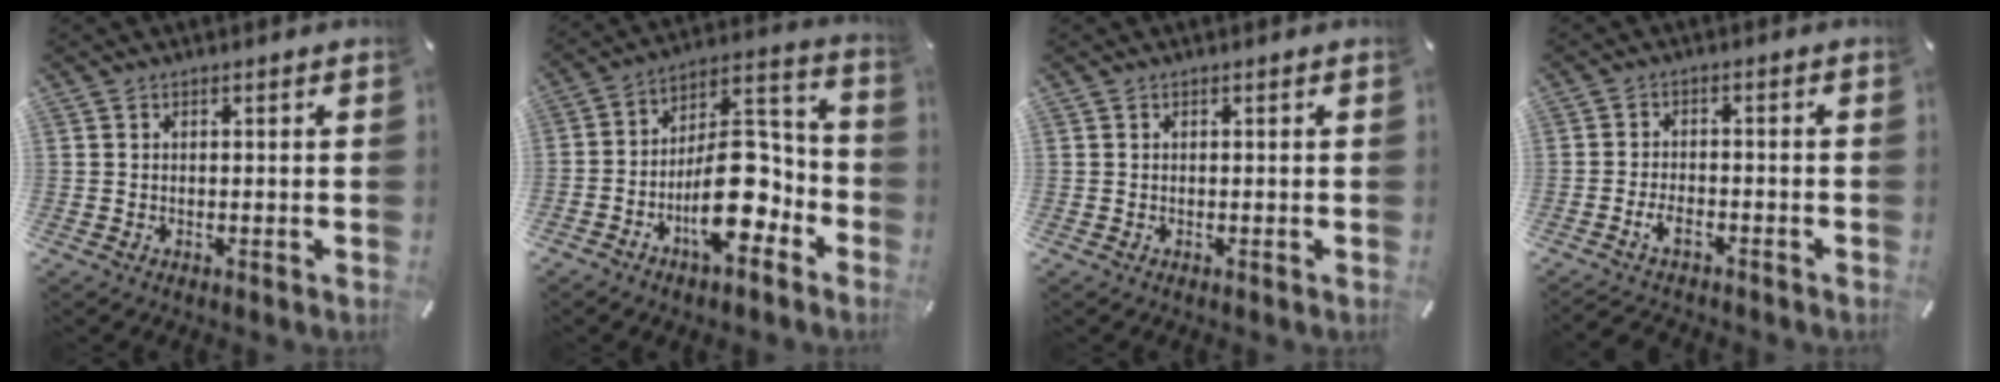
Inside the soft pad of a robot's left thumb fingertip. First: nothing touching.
{"total": 17.6, "force": [-6.2, 10.0, 13.1], "torque": [-0.193, 0.021, -0.098]}
{"total": 0.0}
{"total": 4.7, "force": [-3.1, 2.2, 2.7], "torque": [-0.062, 0.011, -0.063]}